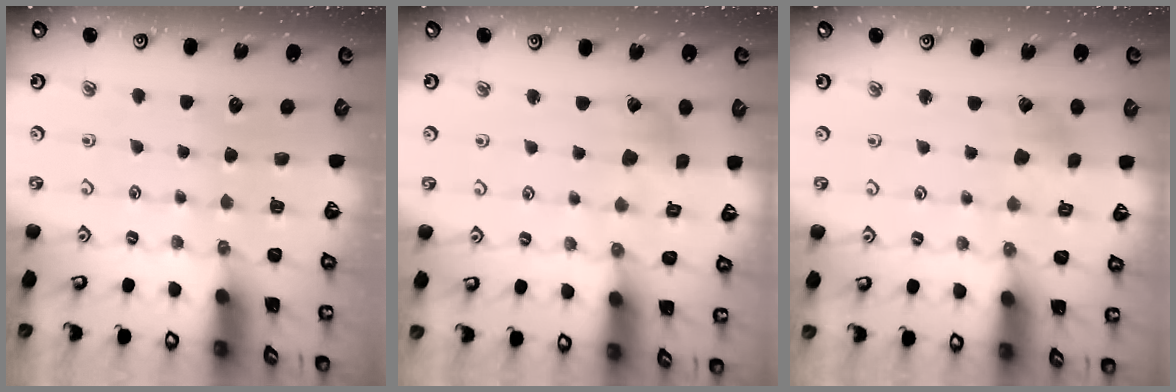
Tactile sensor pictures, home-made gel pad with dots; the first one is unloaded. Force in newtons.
{"total": 2.6, "press": 2.6, "slide": 0.5}
{"total": 2.2, "press": 2.2, "slide": 0.3}